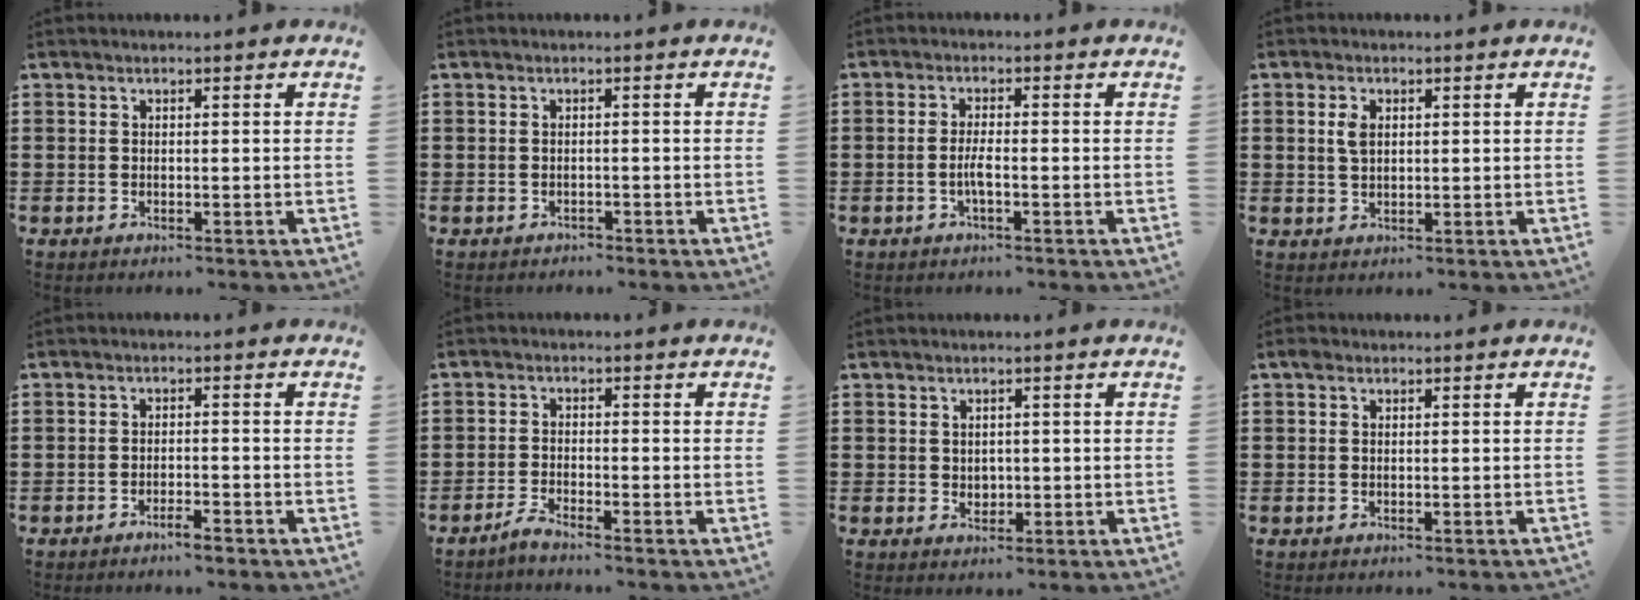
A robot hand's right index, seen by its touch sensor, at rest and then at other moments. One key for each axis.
{"total": 0.8, "fx": -0.7, "fy": 0.2, "fz": -0.1, "tx": 0.000, "ty": 0.001, "tz": -0.017}
{"total": 2.6, "fx": -0.9, "fy": 0.3, "fz": 2.4, "tx": -0.058, "ty": -0.005, "tz": -0.022}
{"total": 2.6, "fx": 0.7, "fy": 1.4, "fz": 2.1, "tx": -0.047, "ty": 0.006, "tz": 0.012}
{"total": 2.2, "fx": -1.9, "fy": 0.2, "fz": 1.1, "tx": -0.023, "ty": 0.000, "tz": -0.036}
{"total": 2.1, "fx": -1.9, "fy": -0.2, "fz": 0.8, "tx": -0.030, "ty": -0.006, "tz": -0.041}
{"total": 1.4, "fx": 0.4, "fy": 1.3, "fz": 0.3, "tx": -0.010, "ty": 0.009, "tz": 0.006}
{"total": 0.6, "fx": 0.0, "fy": 0.6, "fz": 0.2, "tx": -0.007, "ty": 0.004, "tz": -0.002}